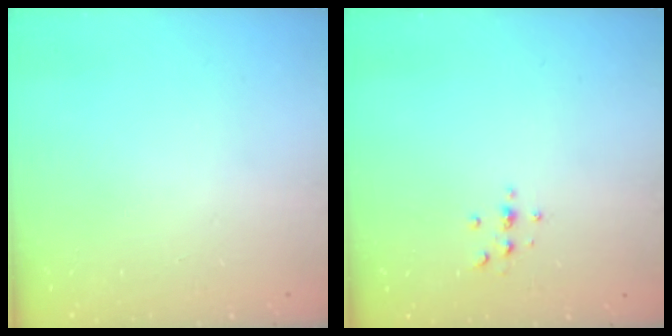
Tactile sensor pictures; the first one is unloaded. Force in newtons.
{"total": 2.2, "press": 2.1, "slide": 0.2}